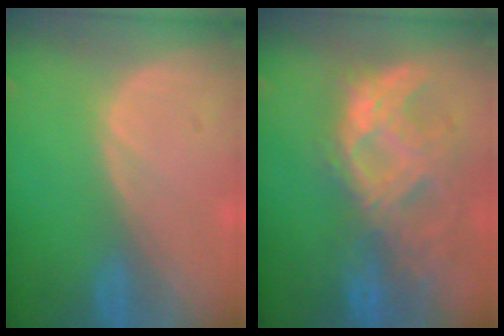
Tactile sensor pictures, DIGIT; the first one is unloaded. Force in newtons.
{"total": 10.8, "press": 9.3, "slide": 5.4}